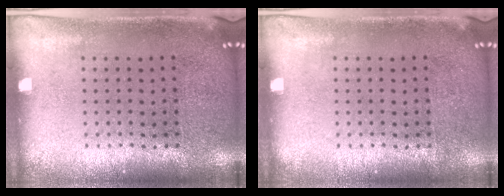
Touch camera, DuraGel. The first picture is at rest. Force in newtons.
{"total": 0.0}